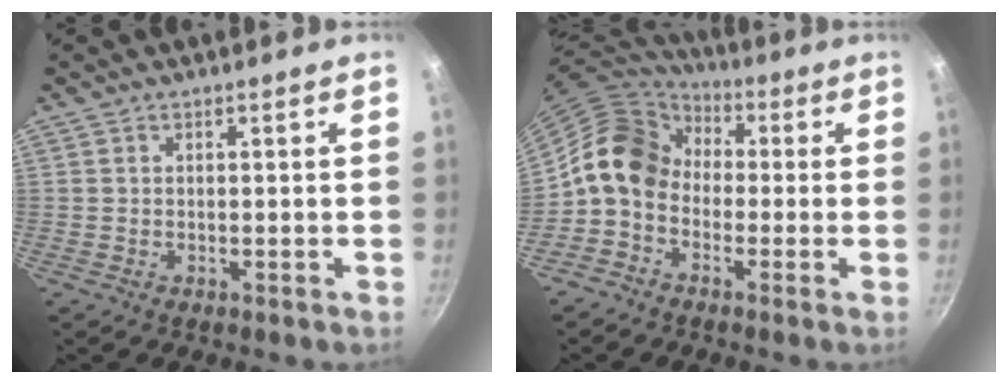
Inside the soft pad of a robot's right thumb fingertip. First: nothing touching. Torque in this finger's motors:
{"motor_torque": [0.53, 1.34, 1.09, -1.15, 0.38]}